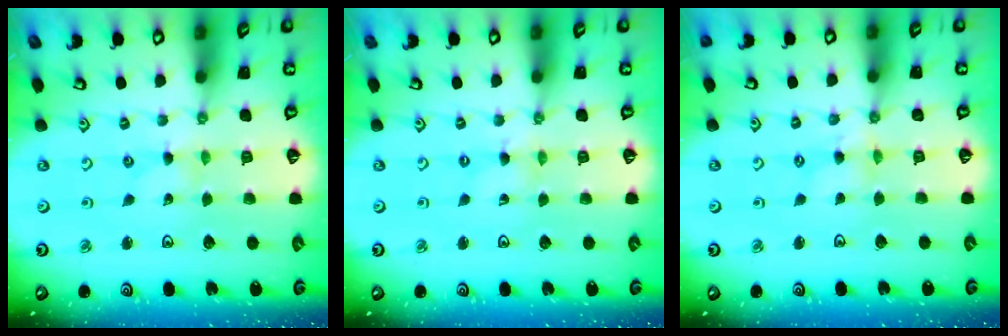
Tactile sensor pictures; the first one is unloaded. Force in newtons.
{"total": 0.0}
{"total": 1.6, "press": 1.6, "slide": 0.2}